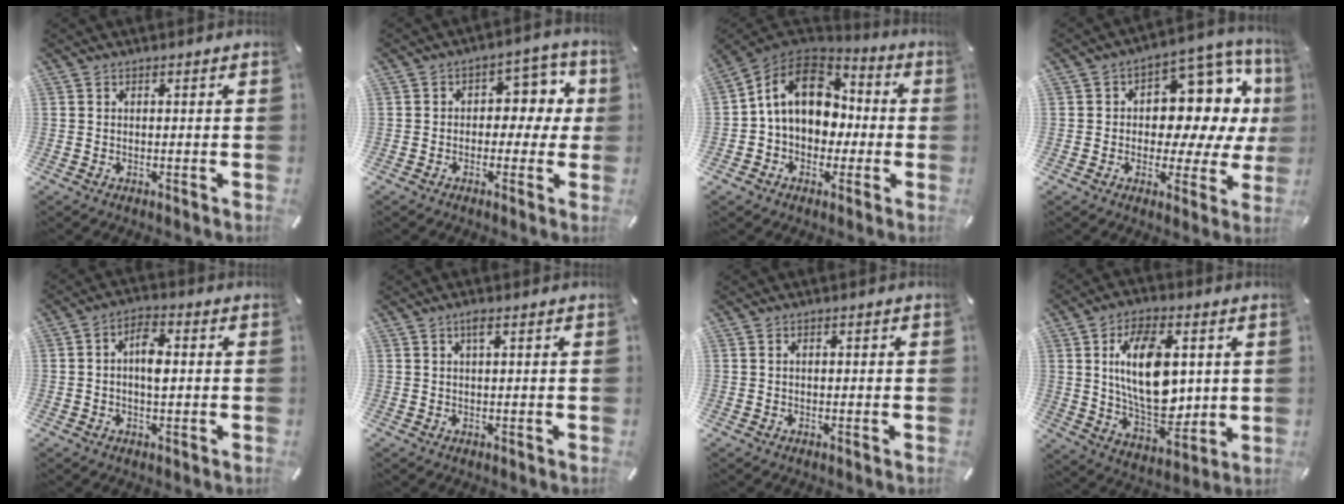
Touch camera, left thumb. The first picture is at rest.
{"total": 8.2, "force": [0.6, 6.3, 5.3], "torque": [-0.056, 0.001, 0.003]}
{"total": 14.4, "force": [1.6, 11.6, 8.4], "torque": [-0.148, 0.012, 0.033]}
{"total": 12.7, "force": [3.3, 9.0, 8.3], "torque": [-0.099, -0.041, 0.061]}
{"total": 5.5, "force": [0.1, 2.9, 4.6], "torque": [-0.079, 0.007, 0.000]}
{"total": 1.8, "force": [0.8, 0.3, 1.6], "torque": [-0.034, 0.003, 0.012]}
{"total": 0.8, "force": [-0.1, 0.5, 0.7], "torque": [-0.013, 0.003, -0.003]}
{"total": 17.5, "force": [3.2, 9.8, 14.1], "torque": [-0.268, -0.009, 0.049]}